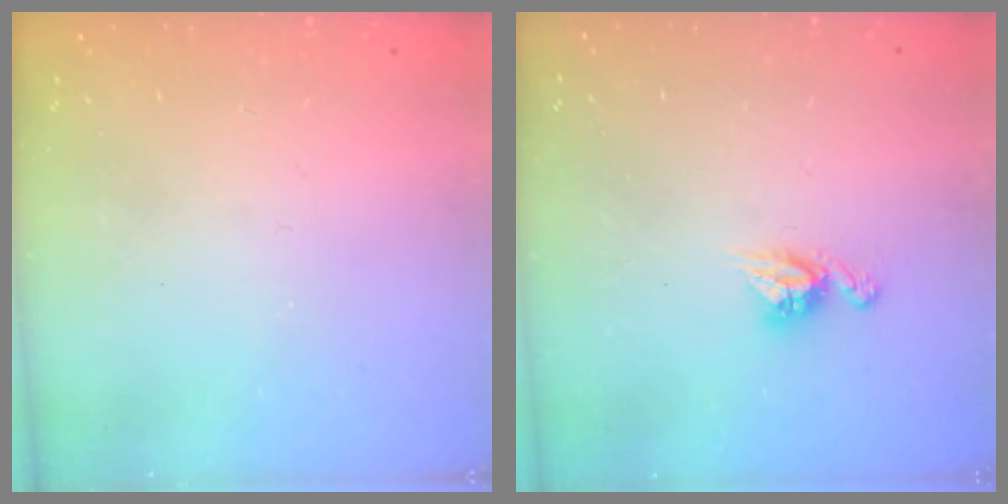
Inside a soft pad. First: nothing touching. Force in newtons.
{"total": 6.7, "press": 6.7, "slide": 0.4}